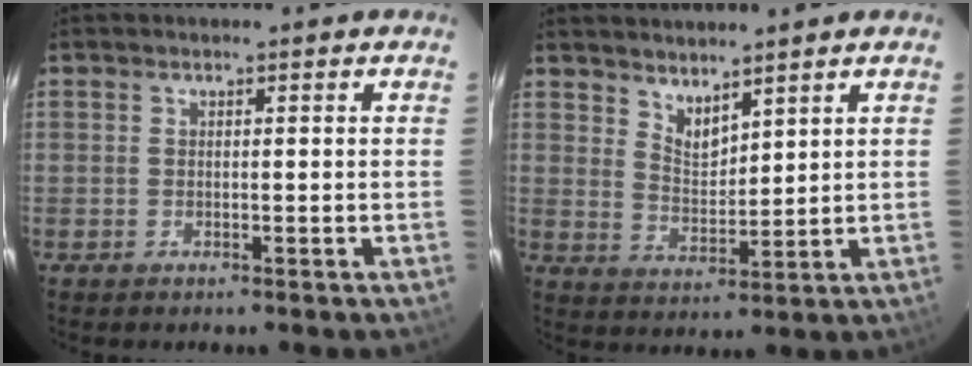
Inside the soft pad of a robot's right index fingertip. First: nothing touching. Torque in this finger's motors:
{"motor_torque": [-0.04, 0.21, 0.00, 0.01]}